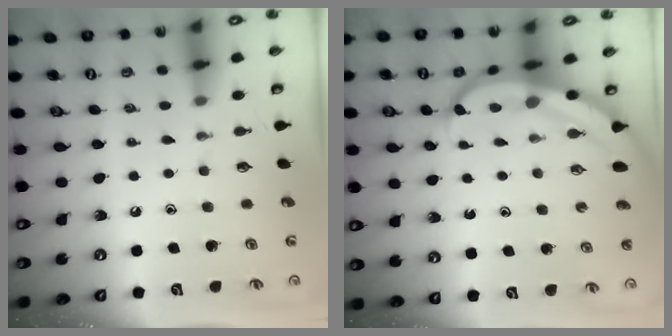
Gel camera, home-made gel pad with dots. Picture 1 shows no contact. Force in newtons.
{"total": 7.0, "press": 6.9, "slide": 1.3}